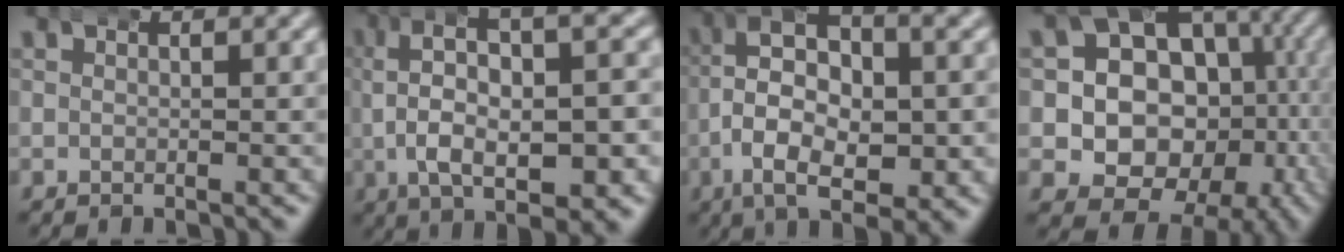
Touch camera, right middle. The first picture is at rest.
{"total": 8.2, "force": [1.4, 3.4, 7.4], "torque": [-0.115, 0.009, 0.020]}
{"total": 9.7, "force": [1.3, 5.4, 7.9], "torque": [-0.128, -0.007, 0.018]}
{"total": 15.2, "force": [-3.3, 12.9, 7.4], "torque": [-0.162, -0.073, -0.046]}